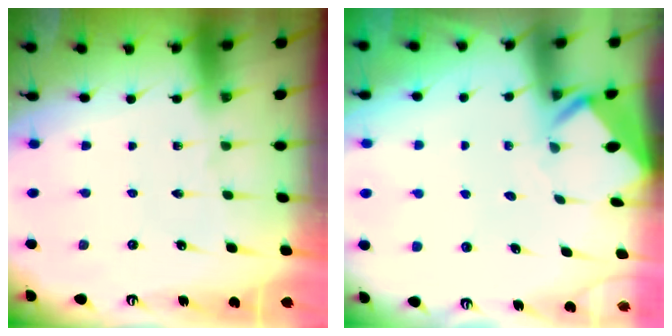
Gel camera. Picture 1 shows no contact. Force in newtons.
{"total": 3.6, "press": 3.6, "slide": 0.3}